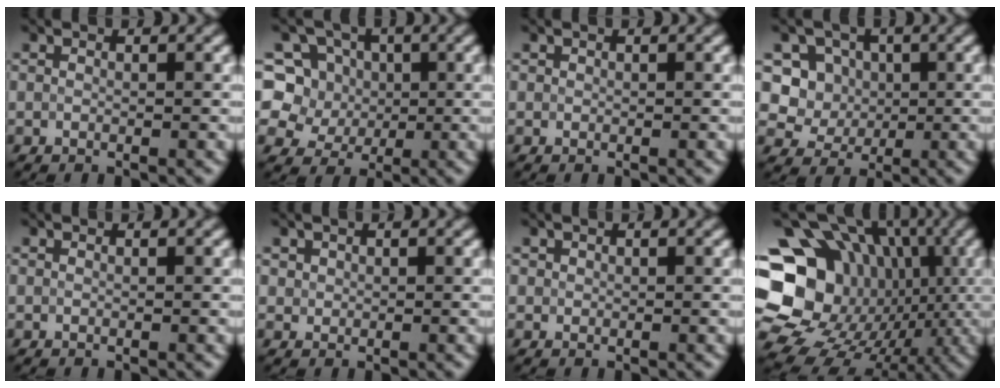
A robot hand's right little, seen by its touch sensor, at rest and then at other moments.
{"total": 7.1, "force": [1.1, 6.5, 2.5], "torque": [-0.038, 0.030, -0.008]}
{"total": 0.0}
{"total": 4.5, "force": [0.9, 4.3, 1.4], "torque": [-0.011, 0.000, 0.017]}
{"total": 0.0}
{"total": 0.9, "force": [0.4, 0.8, 0.1], "torque": [0.001, -0.005, 0.011]}
{"total": 0.6, "force": [0.2, 0.5, 0.0], "torque": [0.005, -0.003, 0.005]}
{"total": 20.2, "force": [-0.7, 17.2, 10.6], "torque": [-0.173, 0.019, -0.039]}